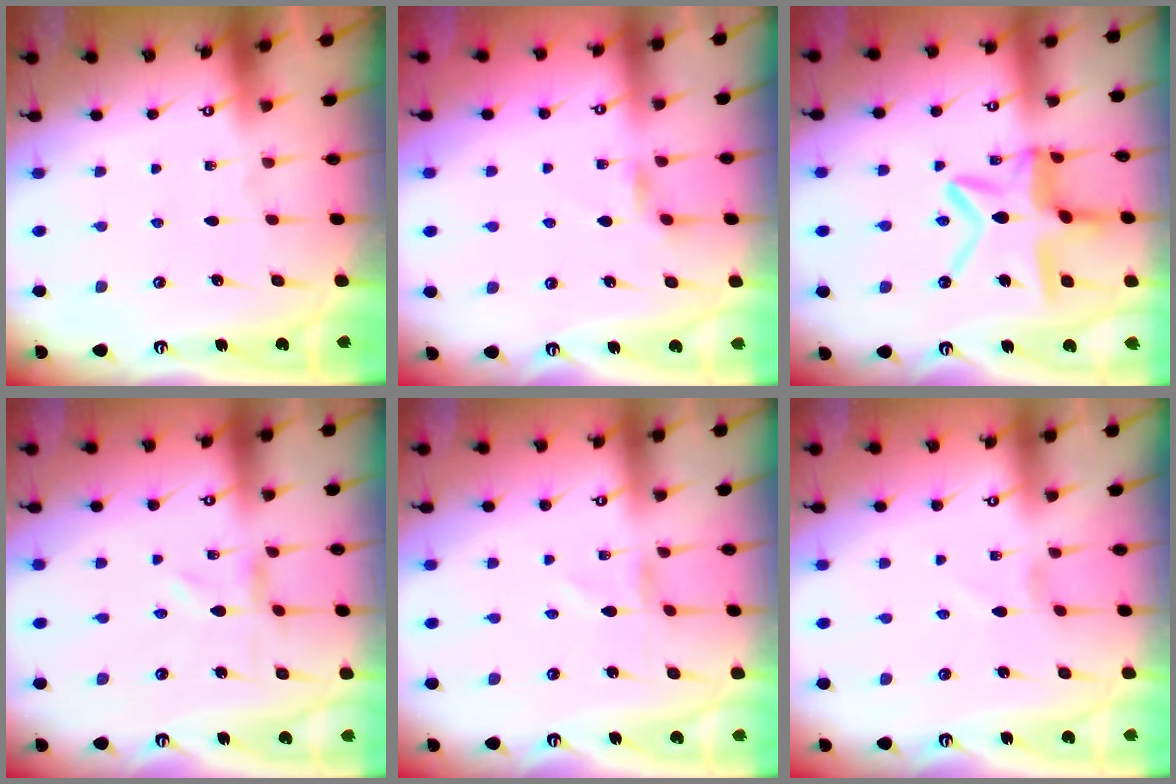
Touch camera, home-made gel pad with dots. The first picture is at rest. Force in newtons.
{"total": 2.3, "press": 2.3, "slide": 0.4}
{"total": 14.1, "press": 14.0, "slide": 1.2}
{"total": 0.0}
{"total": 0.0}
{"total": 0.0}